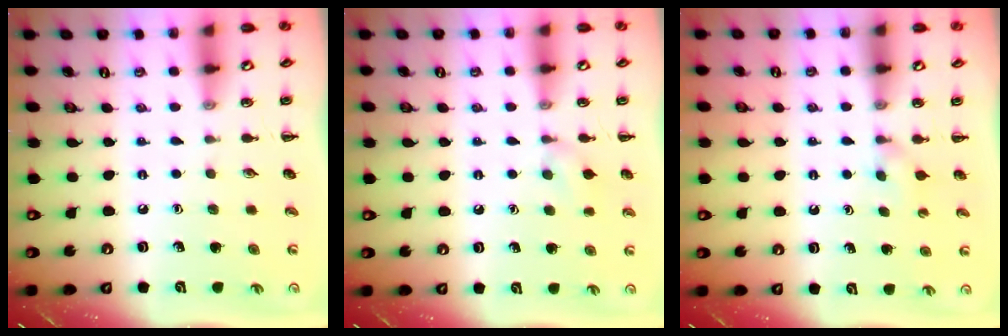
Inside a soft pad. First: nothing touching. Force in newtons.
{"total": 7.0, "press": 6.6, "slide": 2.1}
{"total": 2.9, "press": 2.7, "slide": 1.2}